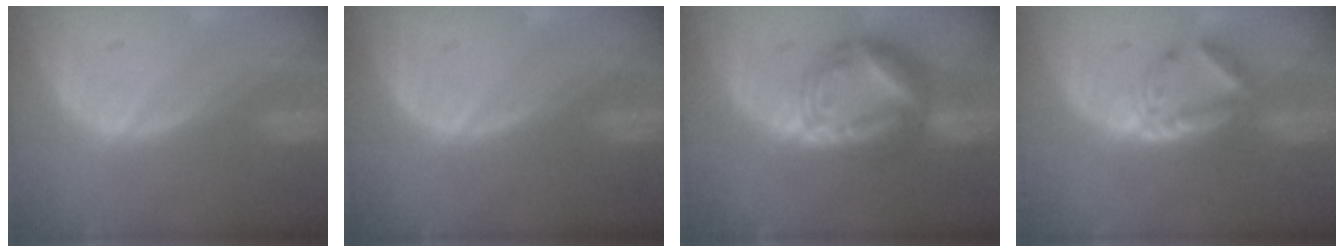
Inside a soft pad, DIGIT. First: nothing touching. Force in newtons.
{"total": 0.0}
{"total": 9.0, "press": 8.9, "slide": 0.8}
{"total": 6.0, "press": 5.3, "slide": 2.8}